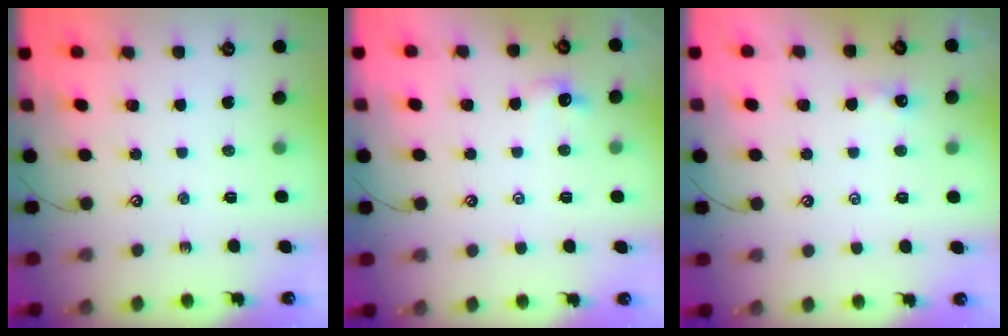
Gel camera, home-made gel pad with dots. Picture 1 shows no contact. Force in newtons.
{"total": 1.0, "press": 0.8, "slide": 0.6}
{"total": 1.7, "press": 1.7, "slide": 0.3}